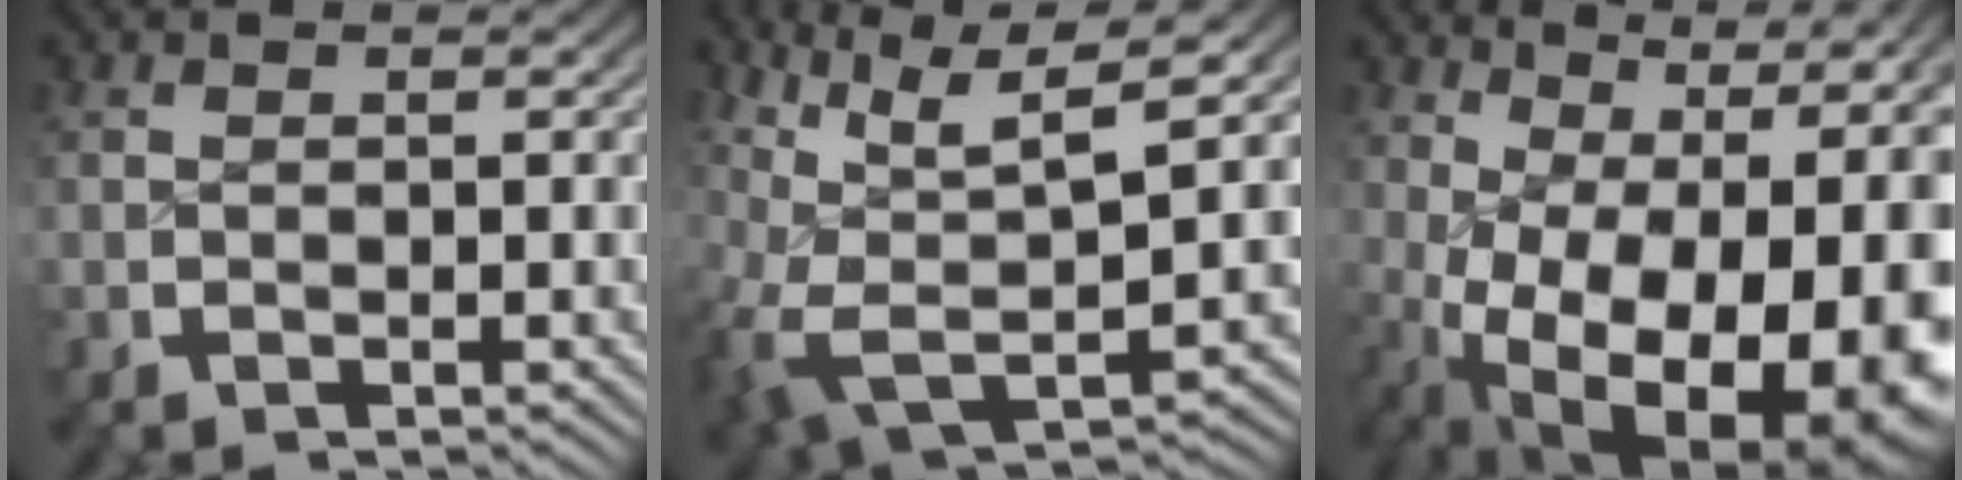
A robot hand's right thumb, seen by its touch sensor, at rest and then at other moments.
{"total": 11.7, "force": [0.4, 7.6, 8.9], "torque": [-0.203, -0.053, 0.028]}
{"total": 19.6, "force": [-1.2, 12.7, 14.9], "torque": [-0.248, -0.074, 0.021]}